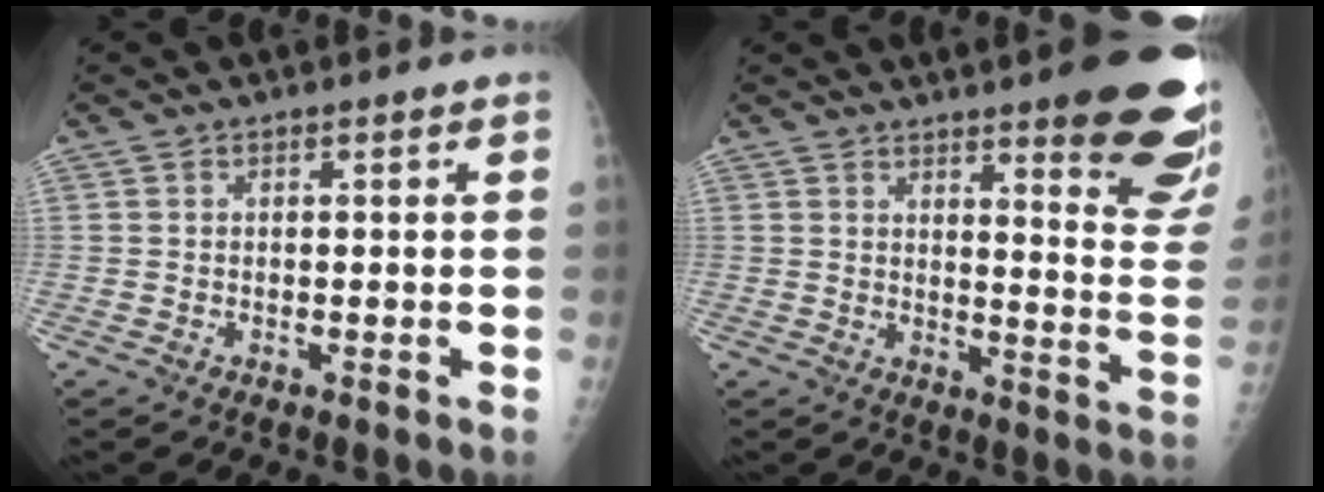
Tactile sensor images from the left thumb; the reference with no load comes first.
{"total": 20.4, "force": [13.3, 4.3, 14.8], "torque": [-0.156, -0.079, 0.159]}